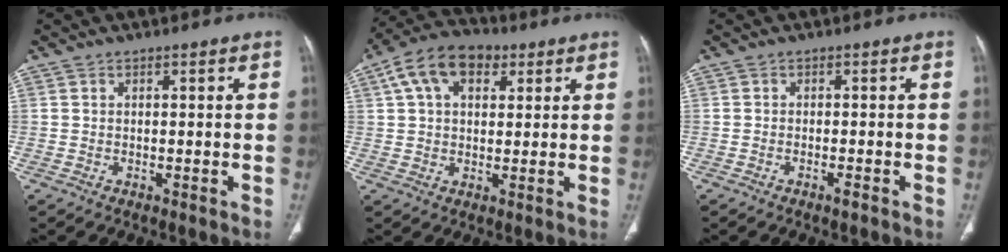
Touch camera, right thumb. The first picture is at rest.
{"total": 11.5, "force": [4.5, 7.3, 7.7], "torque": [-0.122, 0.017, 0.071]}
{"total": 1.2, "force": [-0.8, 0.1, 0.8], "torque": [-0.016, 0.002, -0.014]}